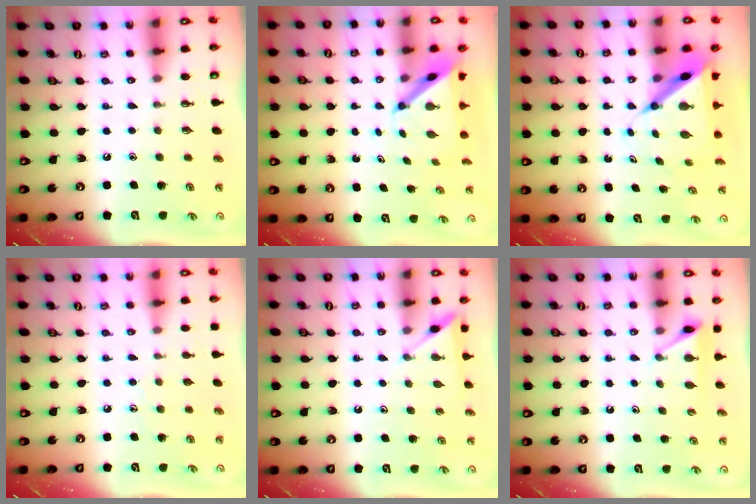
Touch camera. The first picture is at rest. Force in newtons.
{"total": 4.8, "press": 4.8, "slide": 0.2}
{"total": 9.8, "press": 9.8, "slide": 0.4}
{"total": 4.7, "press": 4.6, "slide": 0.6}
{"total": 5.6, "press": 5.6, "slide": 0.5}
{"total": 5.0, "press": 5.0, "slide": 0.5}